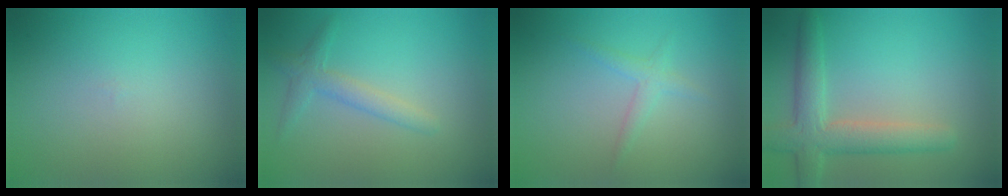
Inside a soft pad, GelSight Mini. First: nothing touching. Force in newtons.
{"total": 2.2, "press": 2.2, "slide": 0.1}
{"total": 1.4, "press": 1.4, "slide": 0.0}
{"total": 4.7, "press": 4.7, "slide": 0.6}